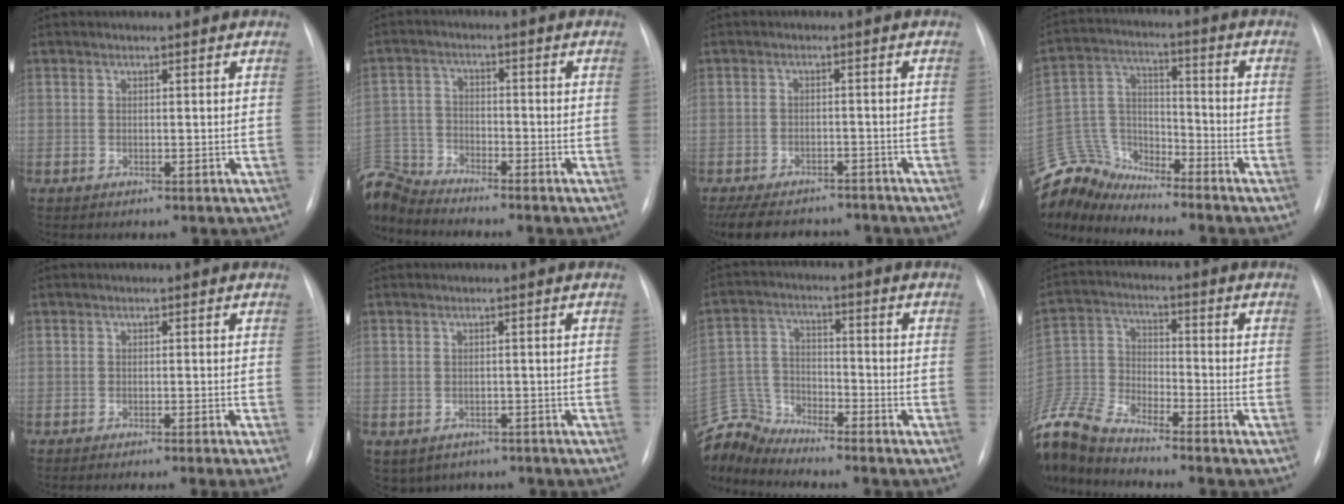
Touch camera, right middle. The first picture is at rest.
{"total": 9.1, "force": [-9.0, 0.8, 1.1], "torque": [-0.035, 0.008, -0.179]}
{"total": 13.9, "force": [-11.8, 5.5, 4.9], "torque": [-0.113, -0.001, -0.154]}
{"total": 11.9, "force": [-11.7, 2.0, 0.3], "torque": [-0.017, 0.045, -0.231]}
{"total": 5.8, "force": [-4.7, -1.3, 3.1], "torque": [-0.015, -0.007, -0.063]}
{"total": 5.9, "force": [-4.6, 3.6, 1.0], "torque": [-0.008, 0.009, -0.052]}
{"total": 9.1, "force": [-9.1, 0.2, -0.1], "torque": [-0.008, 0.021, -0.180]}
{"total": 14.6, "force": [-13.6, 1.6, 4.9], "torque": [-0.115, 0.006, -0.272]}